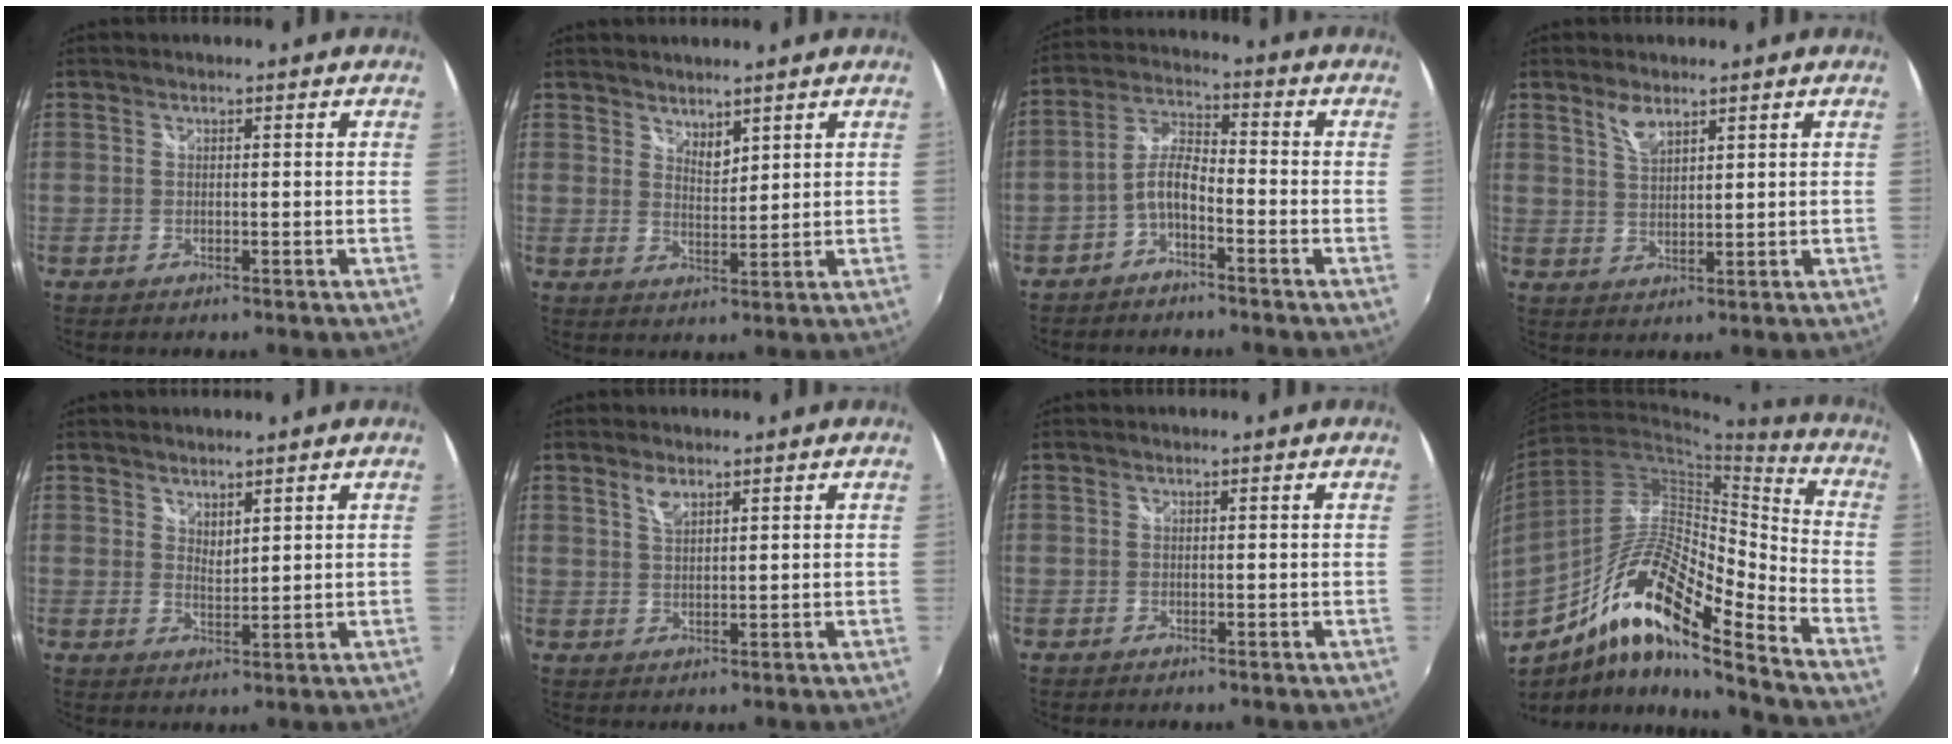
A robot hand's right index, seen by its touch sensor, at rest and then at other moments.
{"total": 3.2, "force": [2.9, 1.1, 1.0], "torque": [-0.013, -0.002, 0.050]}
{"total": 5.5, "force": [-3.1, 1.8, 4.1], "torque": [-0.100, 0.017, -0.063]}
{"total": 3.7, "force": [2.7, 1.2, 2.3], "torque": [-0.042, -0.001, 0.050]}
{"total": 2.6, "force": [2.2, 0.9, 1.1], "torque": [-0.016, -0.001, 0.039]}
{"total": 2.8, "force": [1.8, 1.1, 1.8], "torque": [-0.031, 0.001, 0.033]}
{"total": 0.0}
{"total": 18.1, "force": [-10.8, 3.4, 14.1], "torque": [-0.261, 0.001, -0.213]}